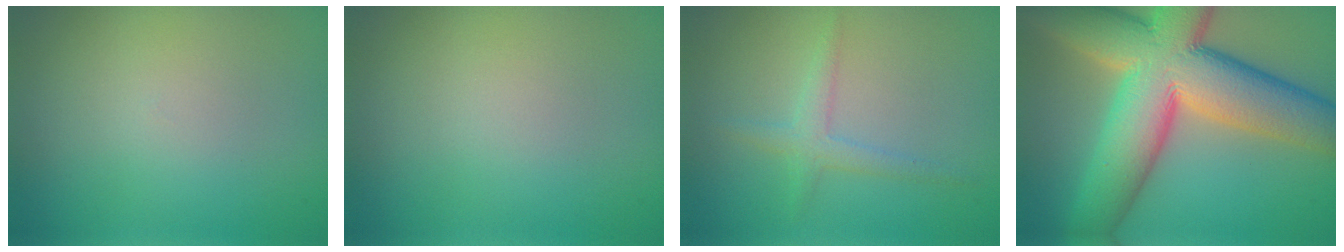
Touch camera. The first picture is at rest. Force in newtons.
{"total": 0.0}
{"total": 2.0, "press": 2.0, "slide": 0.0}
{"total": 14.3, "press": 14.3, "slide": 0.7}